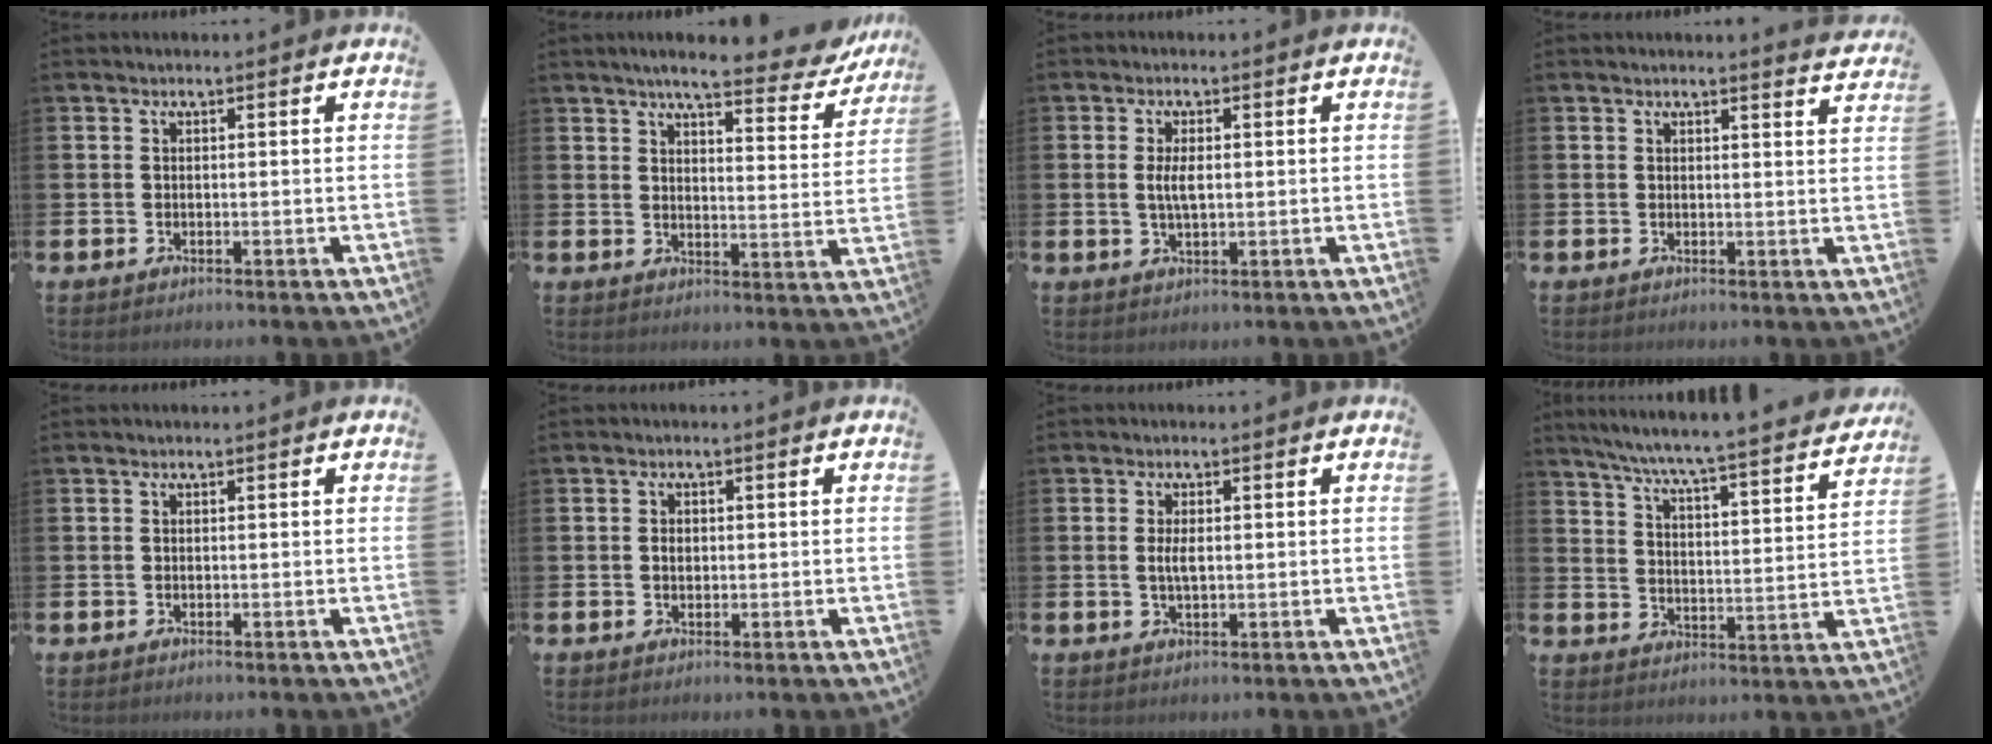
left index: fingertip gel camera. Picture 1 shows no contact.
{"total": 6.3, "force": [5.6, 1.1, 2.7], "torque": [-0.054, -0.035, 0.090]}
{"total": 3.2, "force": [0.4, 1.3, 2.9], "torque": [-0.048, 0.002, 0.002]}
{"total": 1.9, "force": [1.9, -0.2, 0.1], "torque": [0.010, -0.016, 0.031]}
{"total": 0.0}
{"total": 1.2, "force": [0.1, 1.0, 0.8], "torque": [-0.006, 0.005, -0.003]}
{"total": 2.5, "force": [0.2, 1.0, 2.3], "torque": [-0.044, 0.003, 0.000]}
{"total": 6.8, "force": [6.2, -0.2, 2.6], "torque": [-0.076, -0.056, 0.102]}